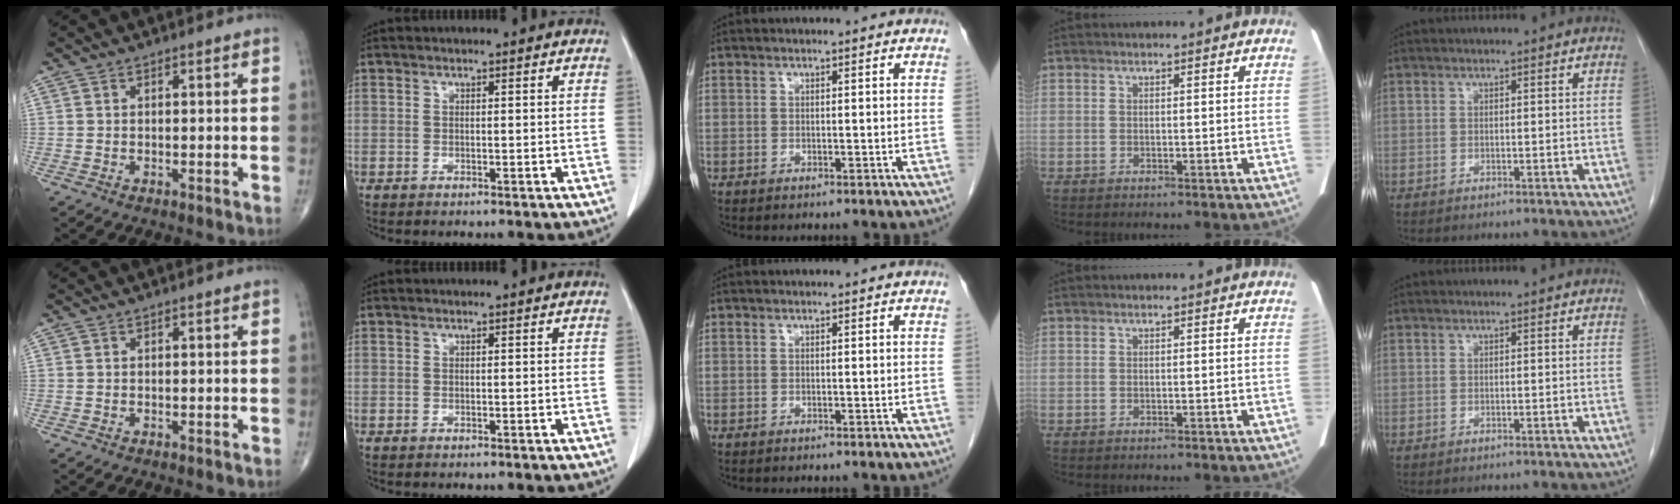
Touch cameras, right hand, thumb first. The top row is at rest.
{}